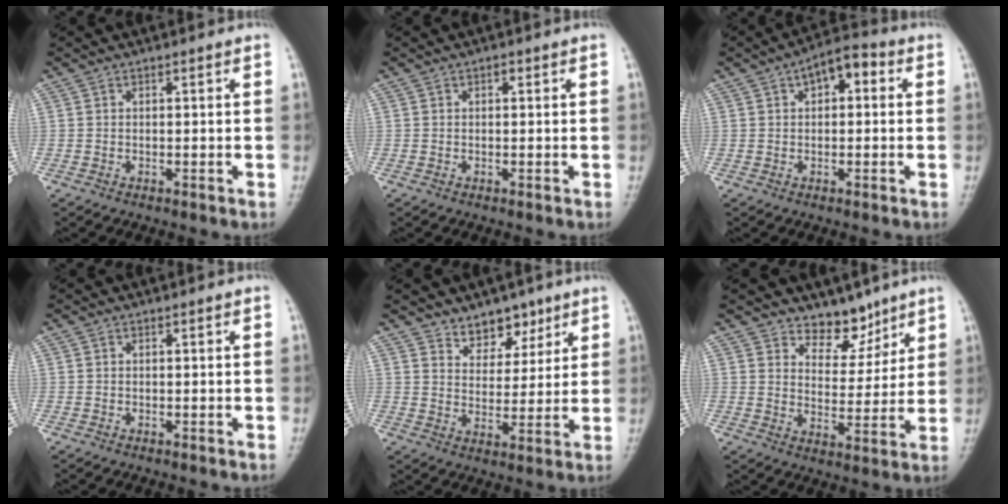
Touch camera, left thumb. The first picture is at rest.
{"total": 0.5, "force": [0.2, 0.4, 0.4], "torque": [-0.002, 0.002, 0.001]}
{"total": 7.0, "force": [2.0, 3.8, 5.5], "torque": [-0.056, 0.023, 0.019]}
{"total": 0.0}
{"total": 6.9, "force": [5.1, 4.2, 2.2], "torque": [0.007, -0.034, 0.085]}
{"total": 7.2, "force": [5.6, 4.0, 1.9], "torque": [0.009, -0.042, 0.095]}